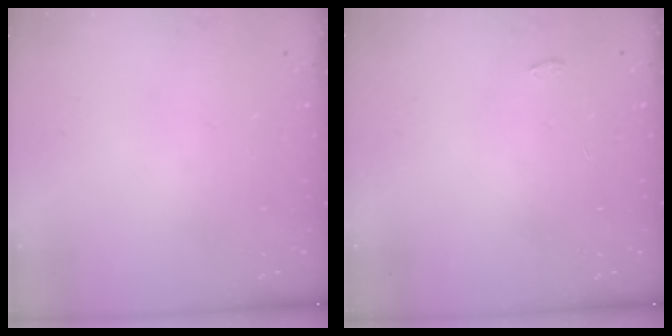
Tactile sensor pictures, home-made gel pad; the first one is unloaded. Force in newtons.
{"total": 3.1, "press": 3.1, "slide": 0.3}